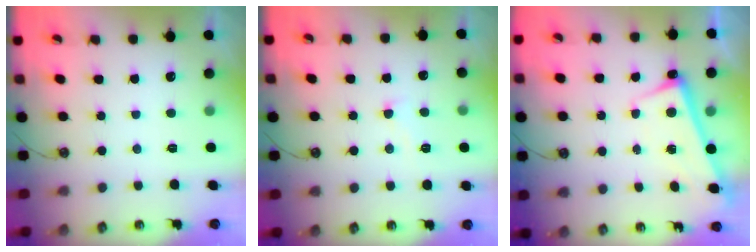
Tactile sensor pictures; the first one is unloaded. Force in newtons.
{"total": 2.3, "press": 2.2, "slide": 0.5}
{"total": 2.7, "press": 2.7, "slide": 0.5}